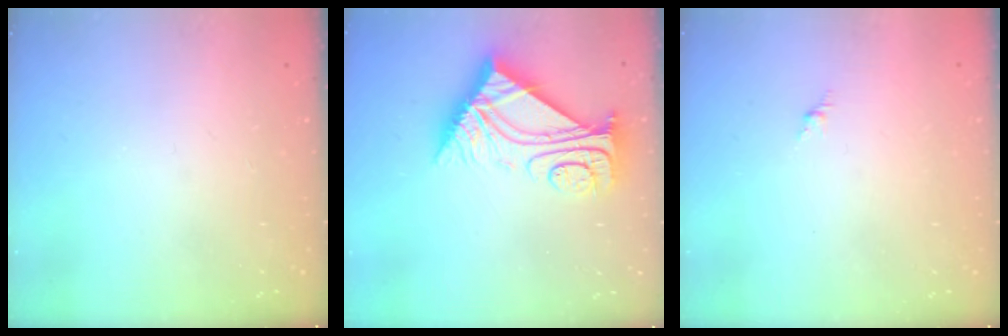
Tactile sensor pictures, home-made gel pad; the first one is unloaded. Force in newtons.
{"total": 11.2, "press": 11.2, "slide": 1.0}
{"total": 0.0}